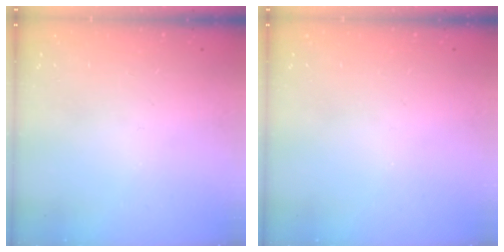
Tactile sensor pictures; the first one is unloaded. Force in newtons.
{"total": 0.0}